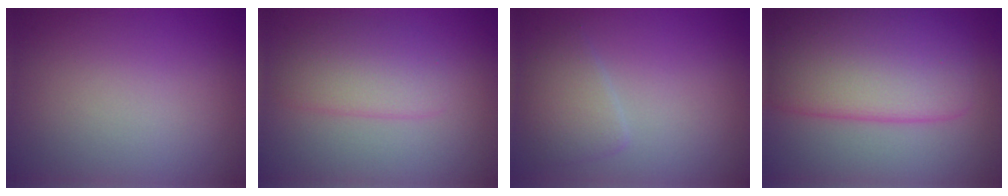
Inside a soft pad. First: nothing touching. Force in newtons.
{"total": 2.9, "press": 2.9, "slide": 0.0}
{"total": 2.3, "press": 2.3, "slide": 0.1}
{"total": 7.8, "press": 7.8, "slide": 0.1}